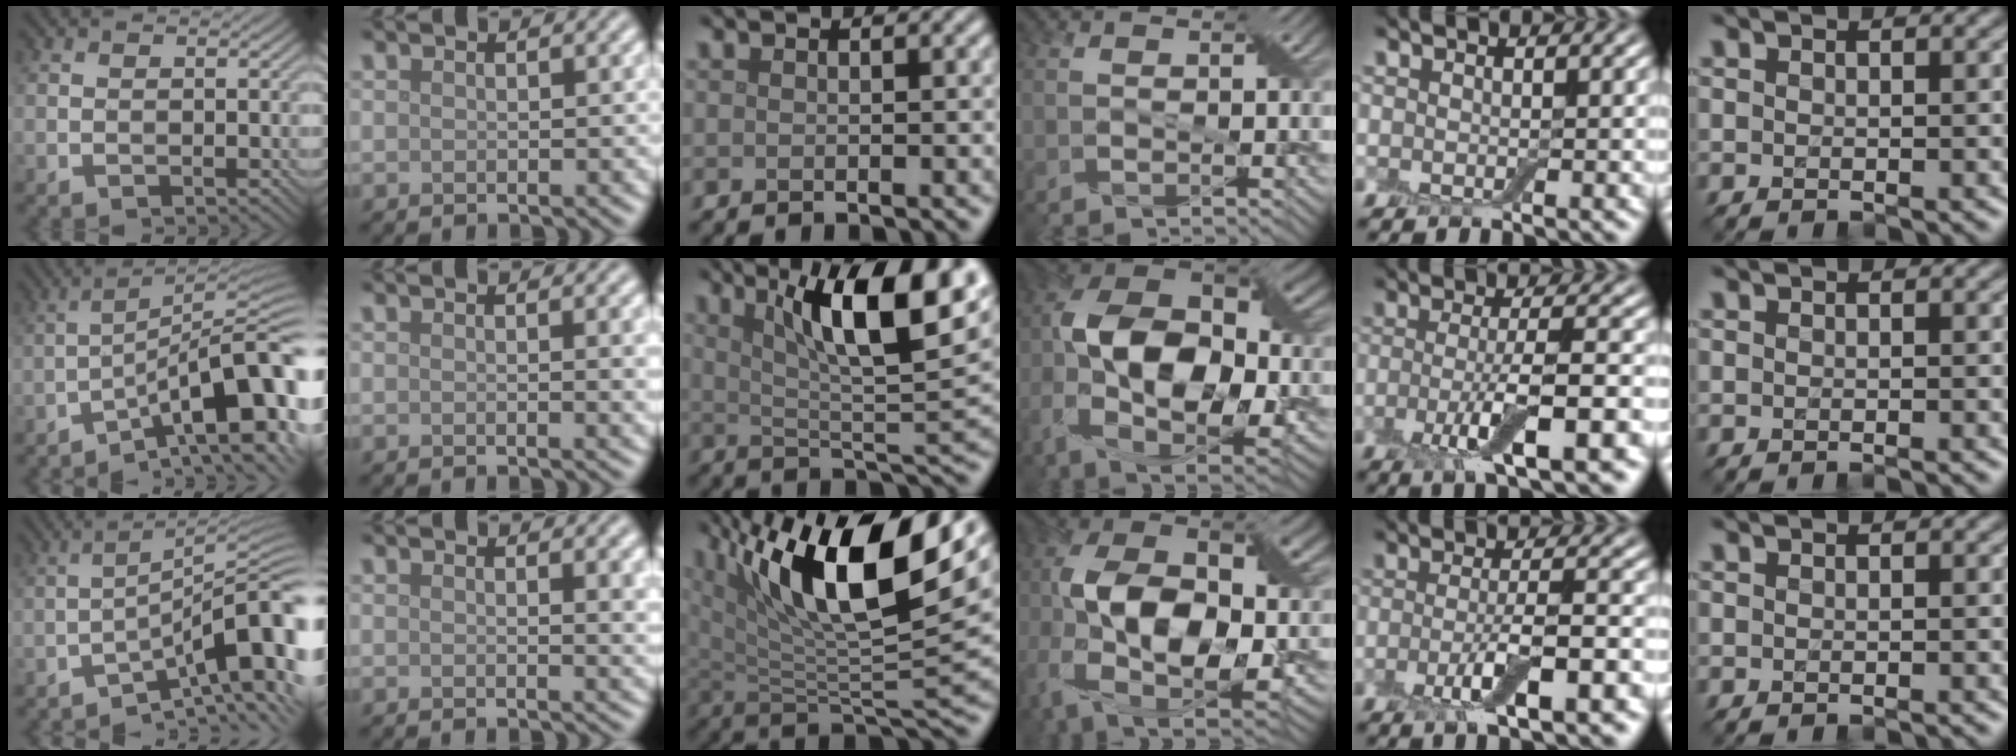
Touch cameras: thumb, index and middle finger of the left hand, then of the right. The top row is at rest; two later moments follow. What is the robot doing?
{"motion": "insert", "object": "backpack"}